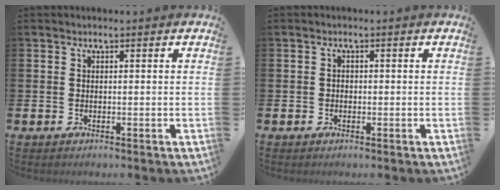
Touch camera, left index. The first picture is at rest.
{"total": 0.9, "force": [-0.4, 0.8, 0.3], "torque": [-0.002, 0.001, -0.010]}